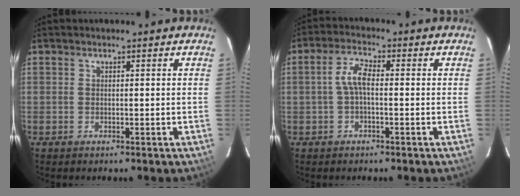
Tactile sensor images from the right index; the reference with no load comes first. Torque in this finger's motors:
{"motor_torque": [0.56, -0.05, 0.35, 0.10]}